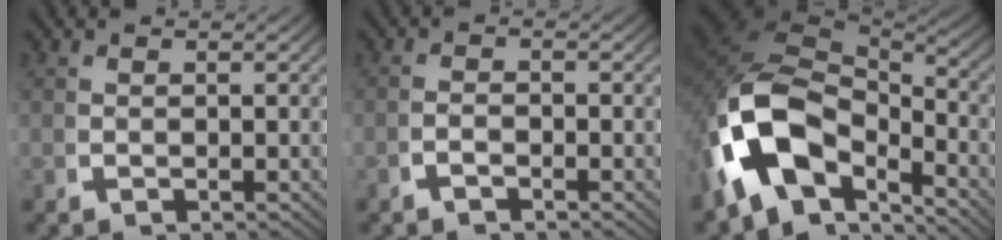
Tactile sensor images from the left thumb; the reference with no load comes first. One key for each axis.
{"total": 1.2, "fx": -1.1, "fy": 0.3, "fz": 0.4, "tx": -0.004, "ty": -0.001, "tz": -0.023}
{"total": 17.3, "fx": -1.6, "fy": 11.8, "fz": 12.5, "tx": -0.286, "ty": -0.049, "tz": -0.011}